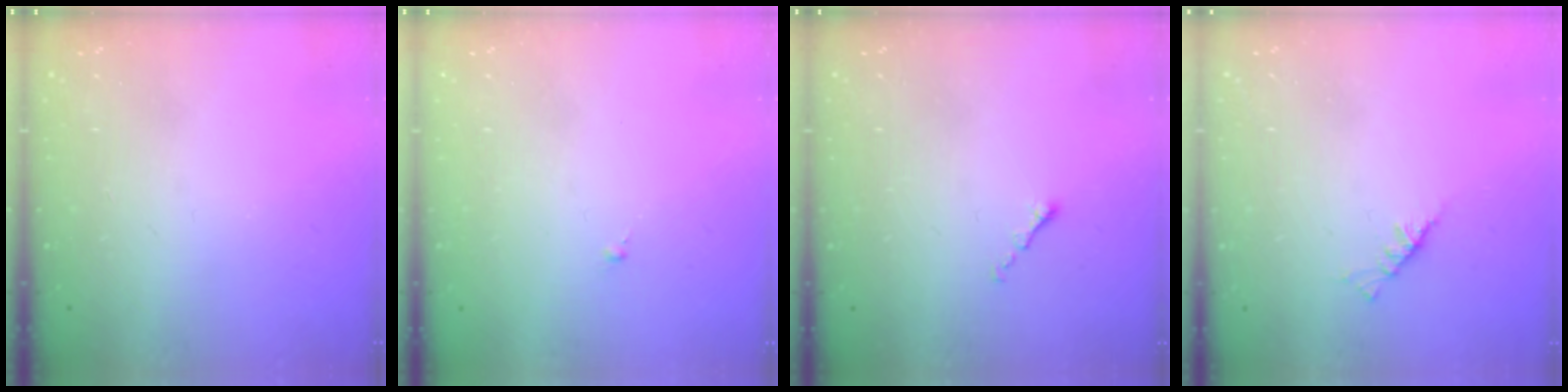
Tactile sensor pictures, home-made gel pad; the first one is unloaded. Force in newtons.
{"total": 0.0}
{"total": 0.6, "press": 0.5, "slide": 0.2}
{"total": 2.3, "press": 2.2, "slide": 0.5}